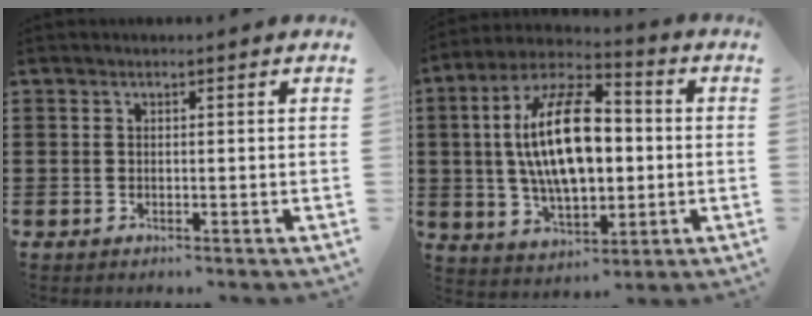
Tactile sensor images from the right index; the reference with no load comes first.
{"total": 15.6, "force": [0.9, 7.6, 13.6], "torque": [-0.263, 0.005, 0.012]}